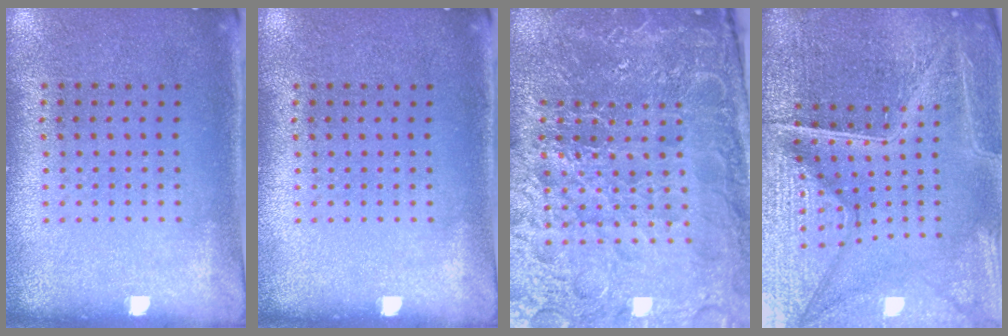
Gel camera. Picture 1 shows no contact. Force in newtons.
{"total": 0.0}
{"total": 6.8, "press": 6.0, "slide": 3.2}
{"total": 7.0, "press": 6.2, "slide": 3.3}